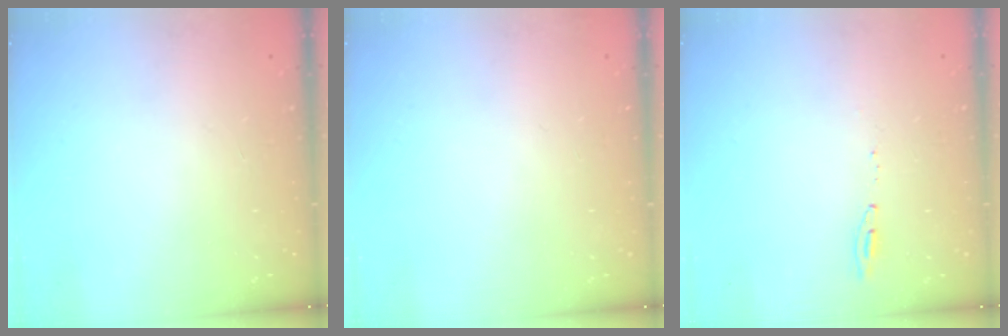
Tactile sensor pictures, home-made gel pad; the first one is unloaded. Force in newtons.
{"total": 2.8, "press": 2.2, "slide": 1.7}
{"total": 6.0, "press": 5.8, "slide": 1.5}